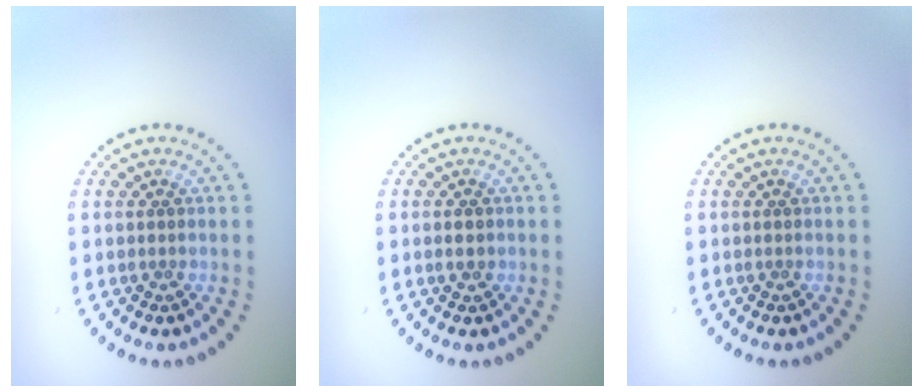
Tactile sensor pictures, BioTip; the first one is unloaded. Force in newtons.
{"total": 1.4, "press": 1.4, "slide": 0.1}
{"total": 0.0}